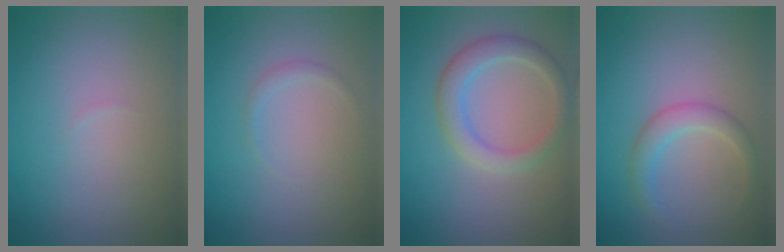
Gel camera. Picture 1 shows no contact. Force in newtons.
{"total": 0.7, "press": 0.7, "slide": 0.0}
{"total": 3.4, "press": 3.4, "slide": 0.4}
{"total": 2.3, "press": 2.2, "slide": 0.3}